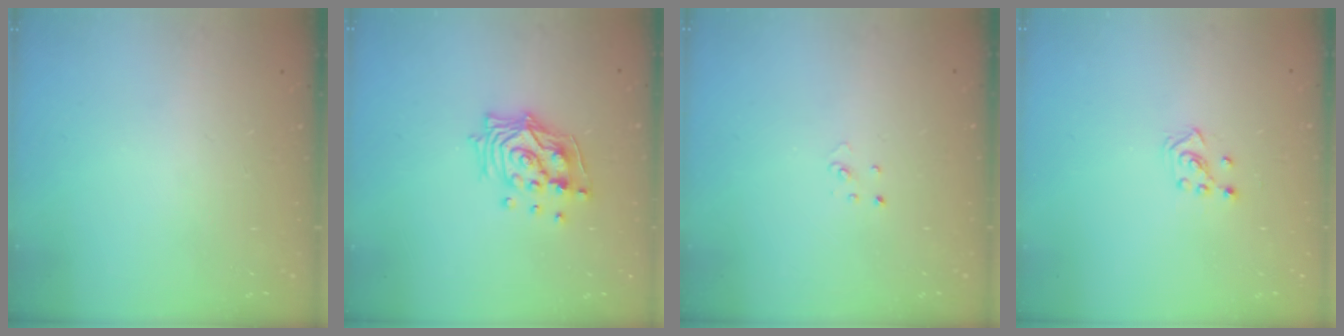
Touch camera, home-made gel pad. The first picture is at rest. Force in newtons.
{"total": 12.9, "press": 12.7, "slide": 2.2}
{"total": 1.9, "press": 1.9, "slide": 0.2}
{"total": 3.4, "press": 3.4, "slide": 0.6}